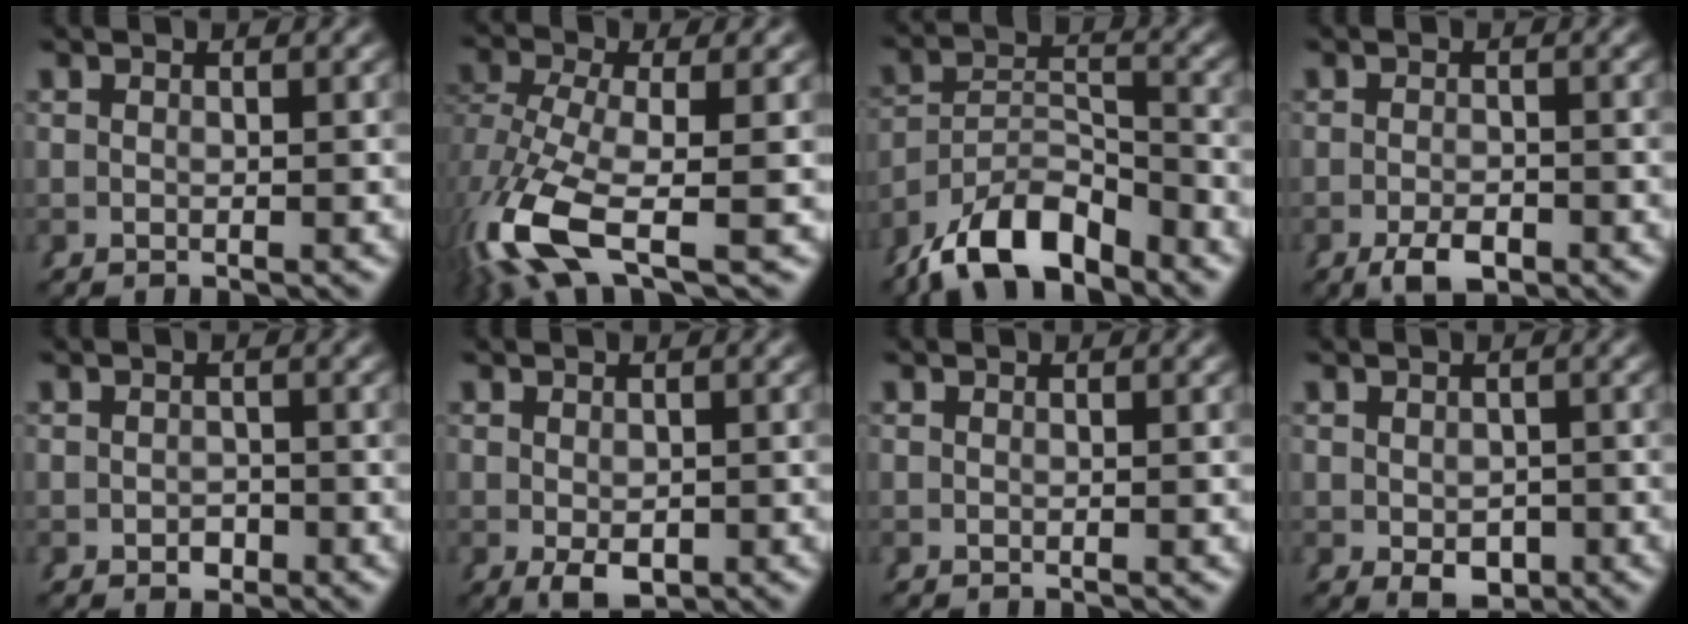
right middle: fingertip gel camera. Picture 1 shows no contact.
{"total": 8.1, "force": [-3.2, 4.2, 6.2], "torque": [-0.156, -0.046, -0.033]}
{"total": 7.7, "force": [-5.9, 3.5, 3.5], "torque": [-0.046, -0.014, -0.098]}
{"total": 3.6, "force": [-2.4, 1.6, 2.1], "torque": [-0.032, -0.014, -0.036]}
{"total": 1.4, "force": [-0.8, 1.1, 0.3], "torque": [-0.001, -0.007, -0.011]}
{"total": 3.1, "force": [-1.5, 1.6, 2.1], "torque": [-0.029, -0.020, -0.011]}
{"total": 0.0}
{"total": 3.2, "force": [-1.5, 2.1, 1.9], "torque": [-0.019, -0.022, -0.009]}